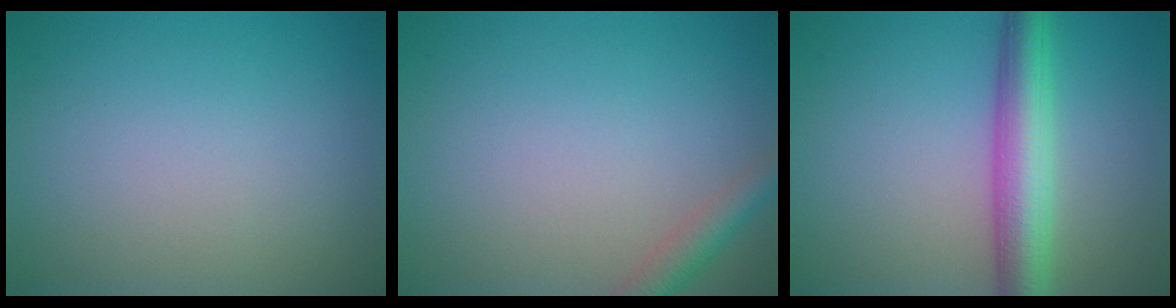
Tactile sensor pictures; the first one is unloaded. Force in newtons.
{"total": 2.3, "press": 2.3, "slide": 0.1}
{"total": 5.8, "press": 5.8, "slide": 0.2}